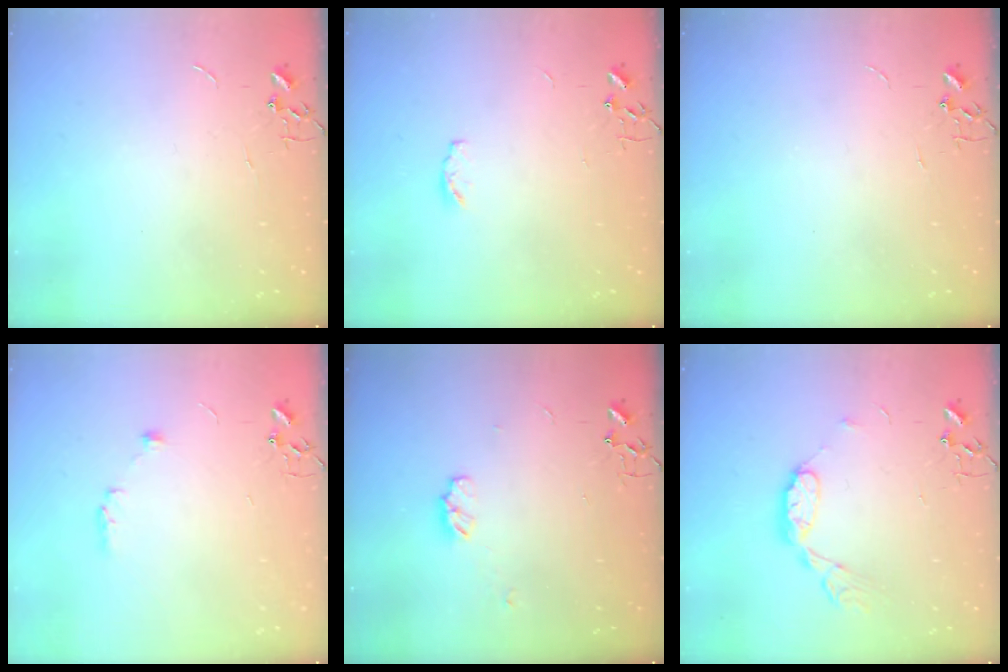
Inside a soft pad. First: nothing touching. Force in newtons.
{"total": 3.5, "press": 3.4, "slide": 0.5}
{"total": 0.0}
{"total": 5.9, "press": 5.6, "slide": 2.1}
{"total": 5.0, "press": 5.0, "slide": 0.6}
{"total": 8.7, "press": 8.7, "slide": 0.1}